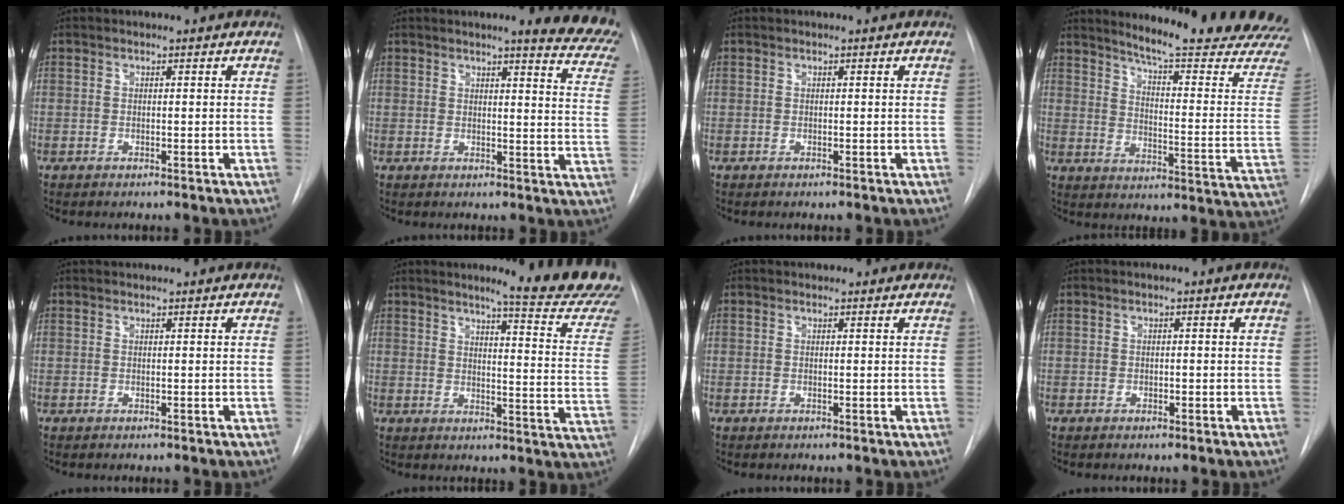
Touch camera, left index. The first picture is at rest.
{"total": 12.2, "force": [10.5, 1.0, 6.2], "torque": [-0.051, -0.069, 0.091]}
{"total": 0.0}
{"total": 22.8, "force": [20.8, -0.7, 9.1], "torque": [-0.132, -0.136, 0.252]}
{"total": 1.8, "force": [1.7, 0.2, 0.5], "torque": [-0.008, 0.027, 0.024]}
{"total": 16.1, "force": [14.4, -1.0, 7.1], "torque": [-0.090, -0.116, 0.156]}
{"total": 0.8, "force": [0.5, 0.6, 0.0], "torque": [-0.002, 0.003, 0.001]}
{"total": 1.0, "force": [-1.0, 0.1, 0.1], "torque": [0.002, -0.004, -0.012]}